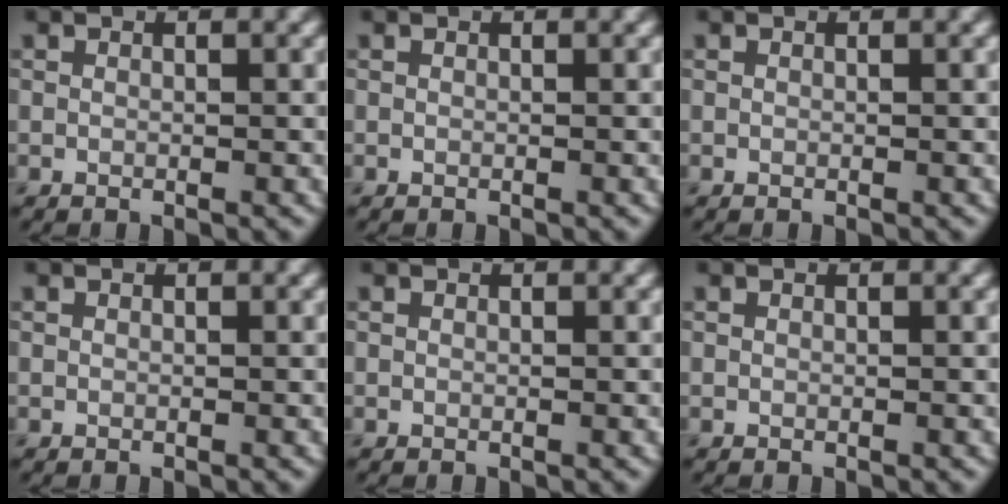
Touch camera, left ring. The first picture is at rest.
{"total": 0.0}
{"total": 0.0}
{"total": 0.0}
{"total": 0.0}
{"total": 0.0}